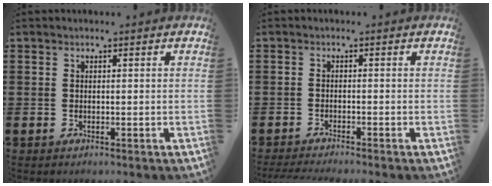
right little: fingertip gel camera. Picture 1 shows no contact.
{"total": 1.2, "force": [-1.1, -0.1, 0.5], "torque": [-0.007, 0.000, -0.022]}